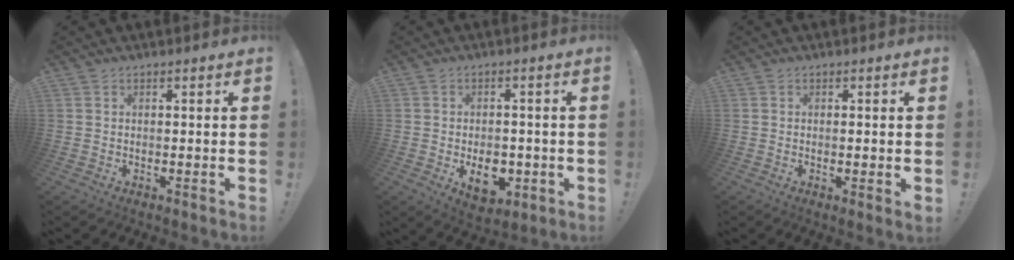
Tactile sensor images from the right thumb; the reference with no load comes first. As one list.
[{"total": 8.8, "force": [-2.7, 6.0, 5.8], "torque": [-0.061, 0.009, -0.040]}, {"total": 1.0, "force": [0.1, 0.0, 1.0], "torque": [-0.009, -0.004, 0.001]}]